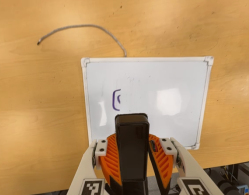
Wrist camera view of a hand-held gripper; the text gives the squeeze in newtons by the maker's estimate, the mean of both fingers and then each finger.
{"total": 8.6, "left": 8.8, "right": 8.4}